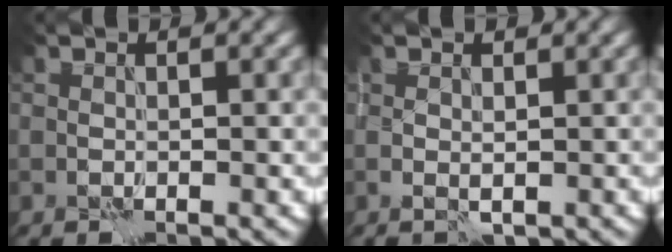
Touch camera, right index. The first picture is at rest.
{"total": 1.5, "force": [-0.2, 1.0, 1.0], "torque": [-0.017, 0.001, 0.004]}